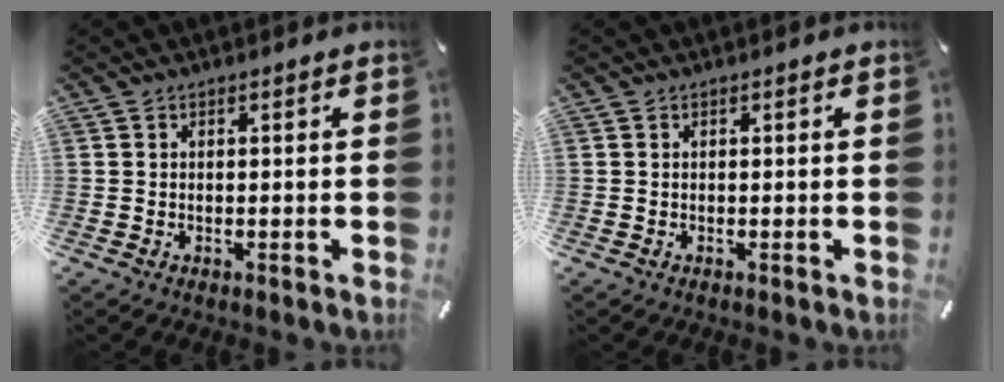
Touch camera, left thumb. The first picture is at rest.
{"total": 0.0}